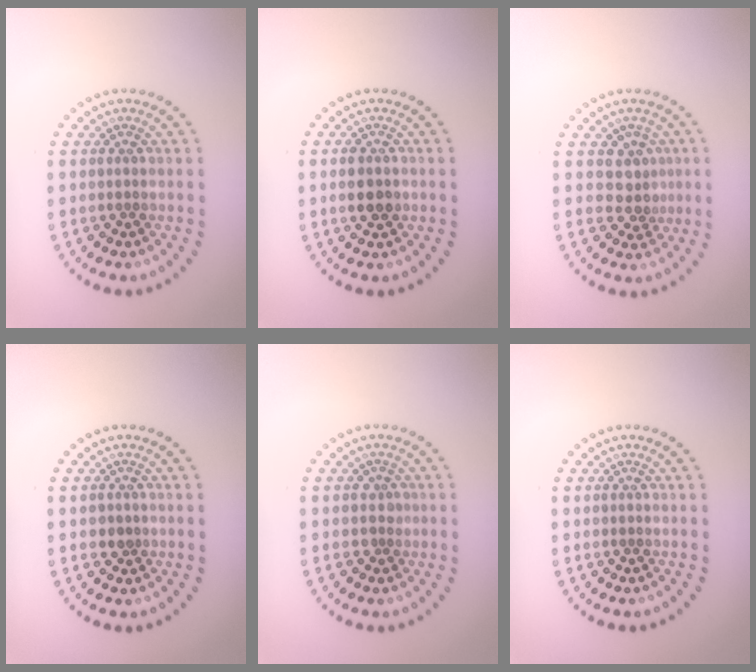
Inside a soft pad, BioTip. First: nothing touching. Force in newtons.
{"total": 2.3, "press": 2.3, "slide": 0.2}
{"total": 2.5, "press": 2.0, "slide": 1.5}
{"total": 1.3, "press": 1.1, "slide": 0.6}
{"total": 1.0, "press": 0.6, "slide": 0.8}
{"total": 0.0}